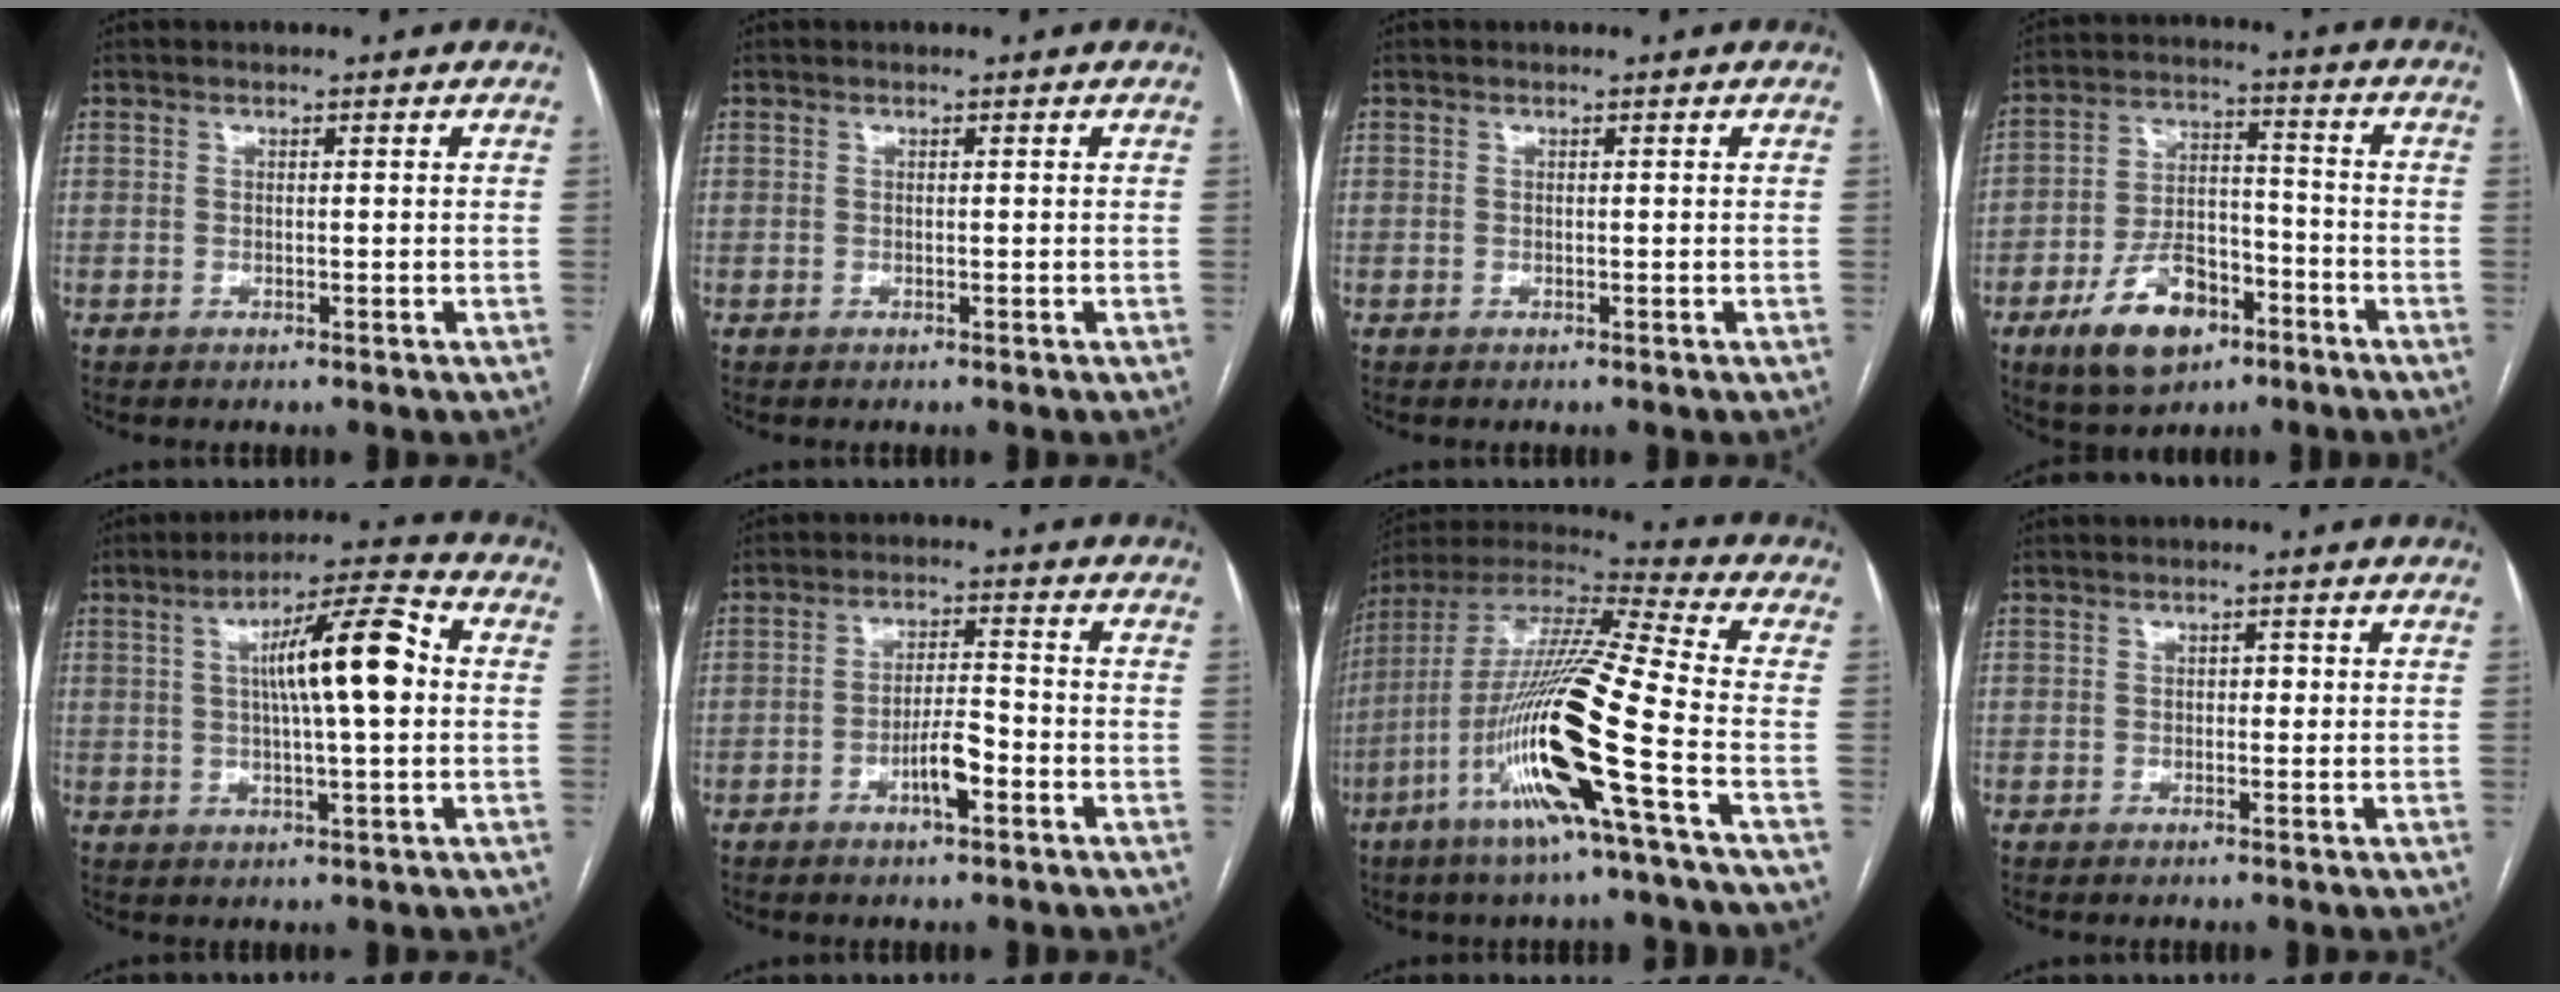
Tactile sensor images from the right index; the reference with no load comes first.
{"total": 0.0}
{"total": 0.0}
{"total": 12.2, "force": [-6.7, 6.6, 7.7], "torque": [-0.143, 0.013, -0.110]}
{"total": 11.6, "force": [1.5, 1.2, 11.5], "torque": [-0.187, 0.021, 0.020]}
{"total": 5.3, "force": [-2.5, 1.2, 4.6], "torque": [-0.086, 0.005, -0.043]}
{"total": 21.0, "force": [-7.3, -0.3, 19.6], "torque": [-0.407, -0.023, -0.150]}
{"total": 1.1, "force": [0.0, 0.7, 0.8], "torque": [-0.007, 0.006, -0.002]}